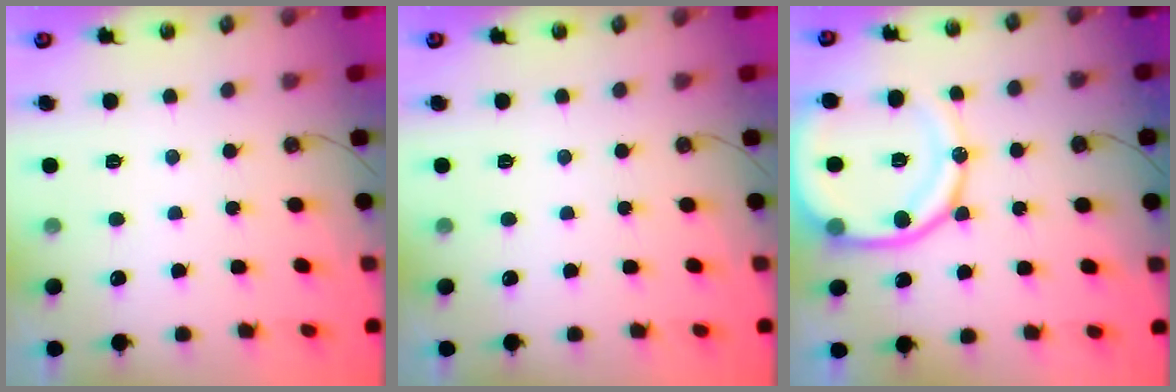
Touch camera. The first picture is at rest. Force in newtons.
{"total": 0.0}
{"total": 16.8, "press": 16.7, "slide": 2.0}